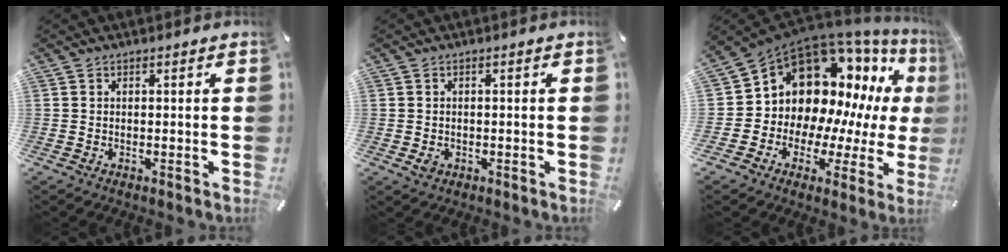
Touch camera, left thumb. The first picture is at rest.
{"total": 1.9, "force": [-0.6, 1.4, 1.0], "torque": [-0.018, 0.002, -0.012]}
{"total": 17.0, "force": [7.8, 12.9, 8.0], "torque": [-0.120, -0.107, 0.157]}